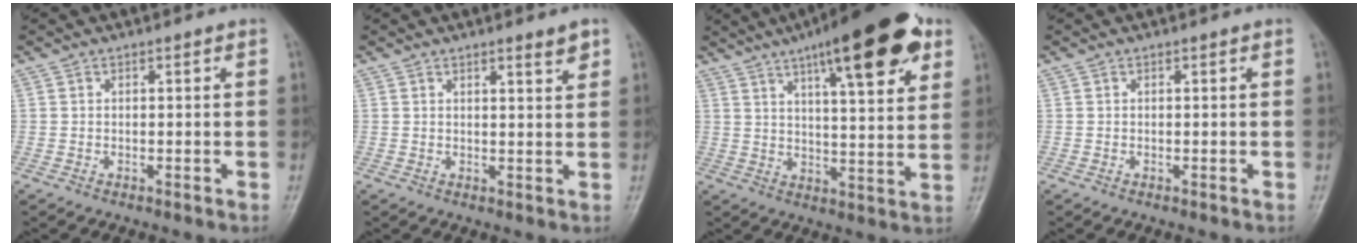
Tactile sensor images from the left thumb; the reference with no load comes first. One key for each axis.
{"total": 2.7, "fx": 1.9, "fy": 0.4, "fz": 1.8, "tx": -0.021, "ty": -0.015, "tz": 0.027}
{"total": 20.3, "fx": 10.9, "fy": 5.4, "fz": 16.2, "tx": -0.214, "ty": -0.023, "tz": 0.158}
{"total": 0.0}